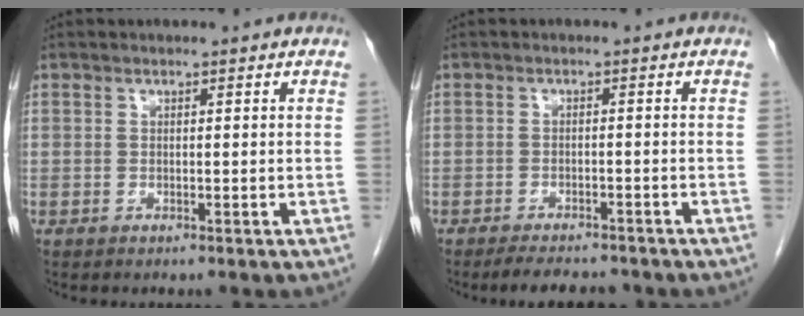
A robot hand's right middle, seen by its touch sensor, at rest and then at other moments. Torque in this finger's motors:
{"motor_torque": [0.93, -0.52, 0.11, 0.02]}